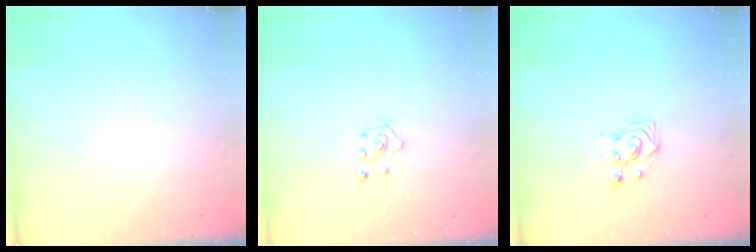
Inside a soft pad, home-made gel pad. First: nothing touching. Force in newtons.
{"total": 2.1, "press": 1.8, "slide": 0.9}
{"total": 3.7, "press": 3.7, "slide": 0.2}